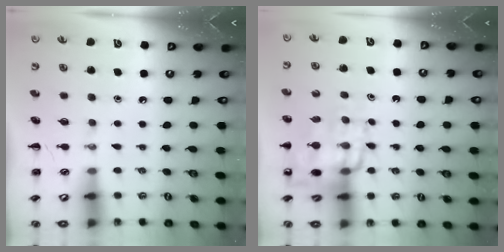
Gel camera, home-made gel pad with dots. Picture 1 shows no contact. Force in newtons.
{"total": 15.2, "press": 14.8, "slide": 3.3}